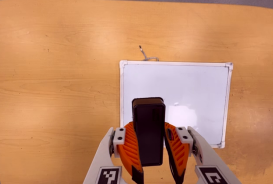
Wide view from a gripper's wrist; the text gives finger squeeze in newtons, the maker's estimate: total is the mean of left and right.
{"total": 8.7, "left": 7.7, "right": 9.6}